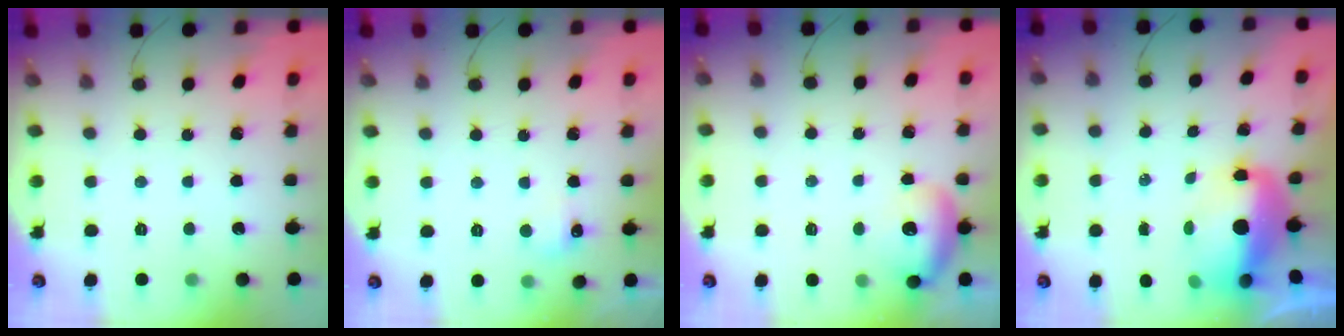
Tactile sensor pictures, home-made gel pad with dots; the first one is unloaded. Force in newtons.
{"total": 5.1, "press": 5.0, "slide": 1.3}
{"total": 13.0, "press": 11.7, "slide": 5.5}
{"total": 11.0, "press": 10.7, "slide": 2.5}